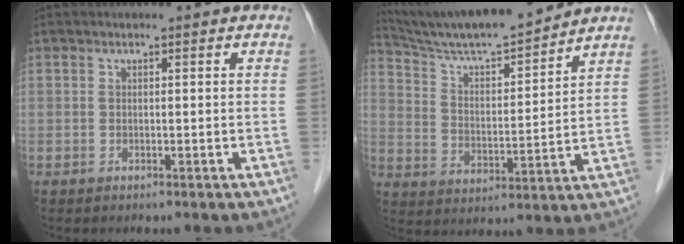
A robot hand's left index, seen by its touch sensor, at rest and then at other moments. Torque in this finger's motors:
{"motor_torque": [0.24, -0.42, 0.17, 0.10]}